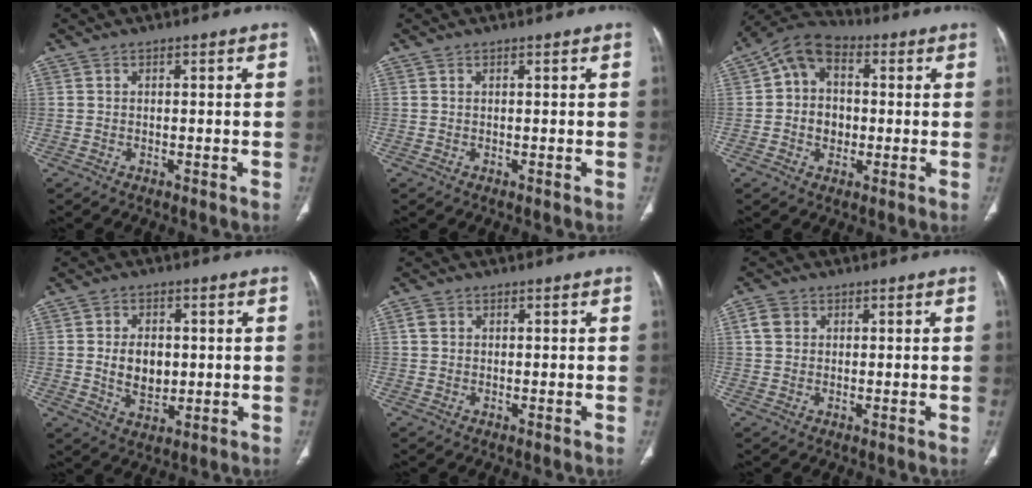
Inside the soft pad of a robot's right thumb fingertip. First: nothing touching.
{"total": 0.0}
{"total": 10.3, "force": [0.8, 8.2, 6.3], "torque": [-0.082, 0.019, 0.001]}
{"total": 7.6, "force": [0.2, 5.3, 5.4], "torque": [-0.068, -0.007, 0.011]}
{"total": 1.6, "force": [0.5, 1.3, 0.8], "torque": [-0.009, 0.002, 0.010]}
{"total": 3.1, "force": [1.0, 2.6, 1.5], "torque": [-0.017, 0.002, 0.020]}